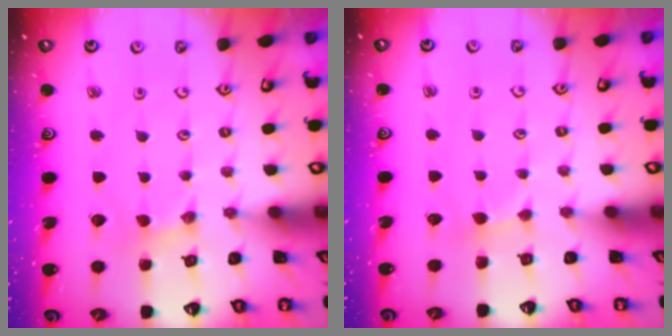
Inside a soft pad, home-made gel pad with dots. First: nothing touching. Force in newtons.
{"total": 1.3, "press": 1.3, "slide": 0.2}